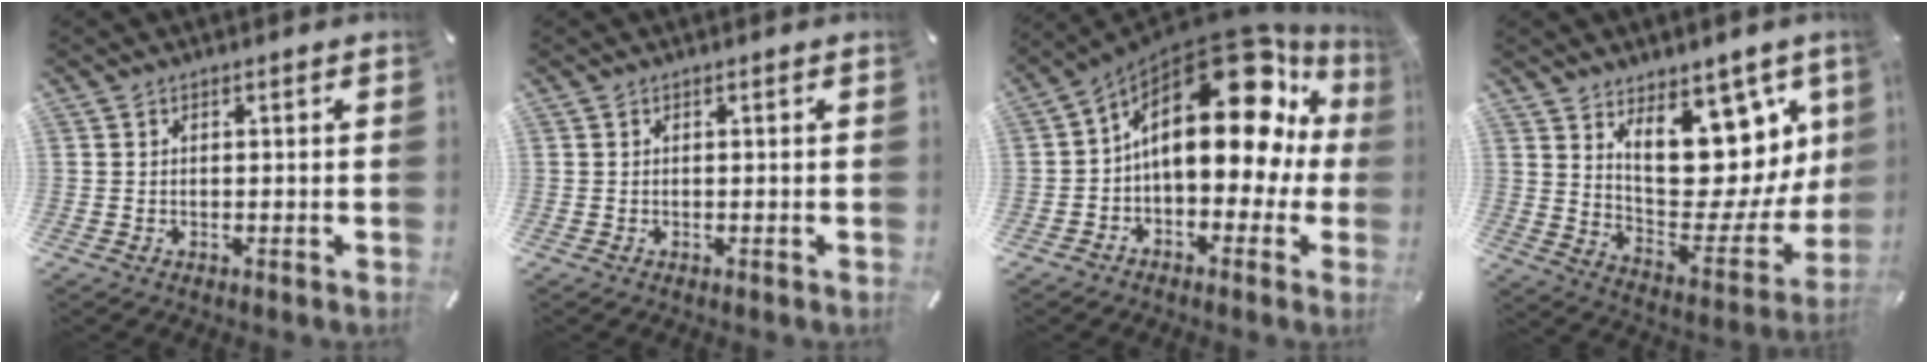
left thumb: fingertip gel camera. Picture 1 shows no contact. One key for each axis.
{"total": 0.0}
{"total": 25.6, "fx": 7.8, "fy": 13.4, "fz": 20.3, "tx": -0.322, "ty": -0.056, "tz": 0.128}
{"total": 19.5, "fx": 9.7, "fy": 11.1, "fz": 12.8, "tx": -0.157, "ty": -0.095, "tz": 0.174}